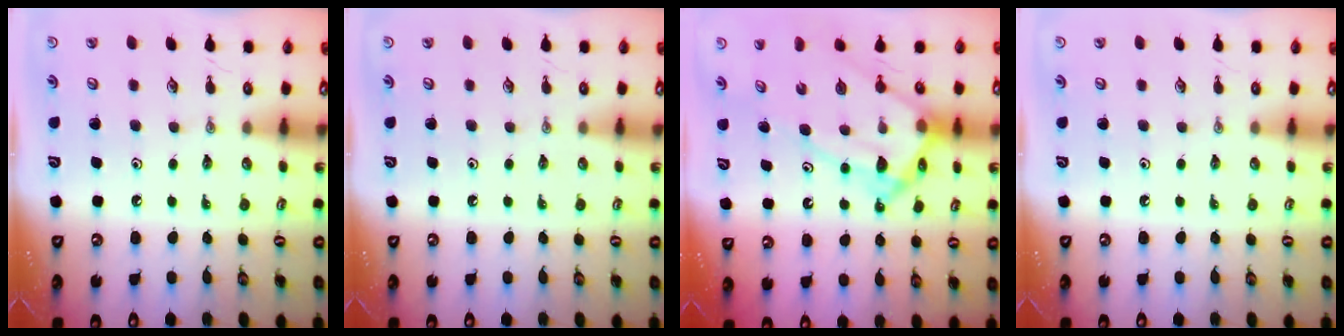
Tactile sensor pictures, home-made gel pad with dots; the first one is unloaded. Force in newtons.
{"total": 0.0}
{"total": 13.7, "press": 13.6, "slide": 1.1}
{"total": 0.0}